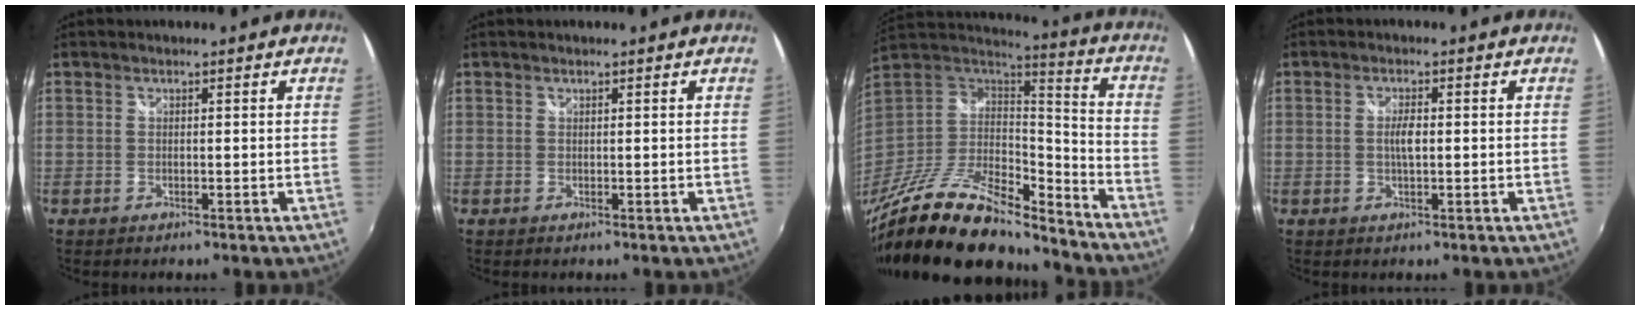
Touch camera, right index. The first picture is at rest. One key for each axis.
{"total": 0.0}
{"total": 25.5, "fx": -18.4, "fy": 8.9, "fz": 15.2, "tx": -0.290, "ty": -0.030, "tz": -0.312}
{"total": 2.7, "fx": 0.0, "fy": 0.9, "fz": 2.5, "tx": -0.046, "ty": 0.000, "tz": -0.001}